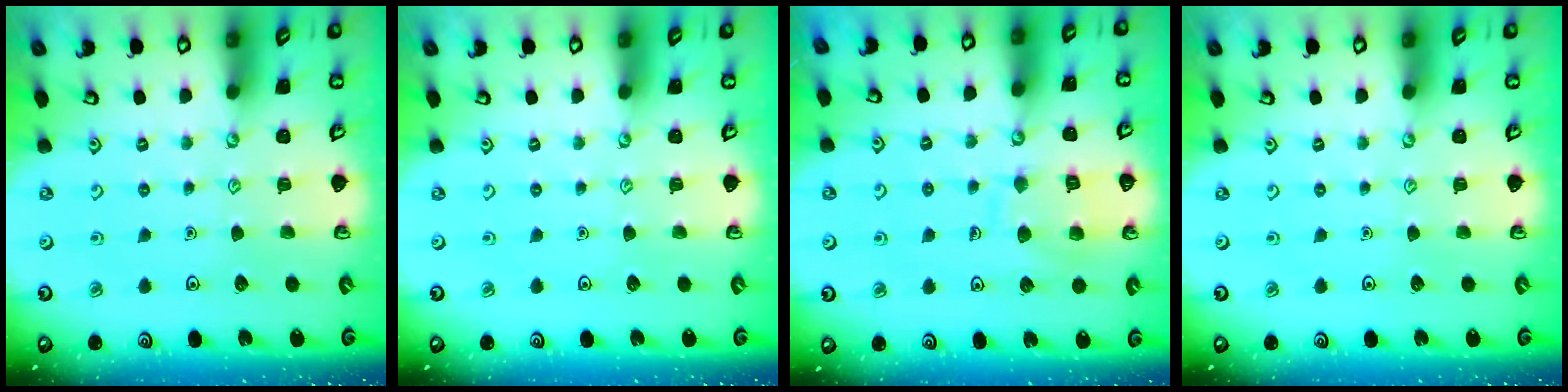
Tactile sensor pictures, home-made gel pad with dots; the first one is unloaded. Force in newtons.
{"total": 0.0}
{"total": 10.6, "press": 10.6, "slide": 0.9}
{"total": 0.0}